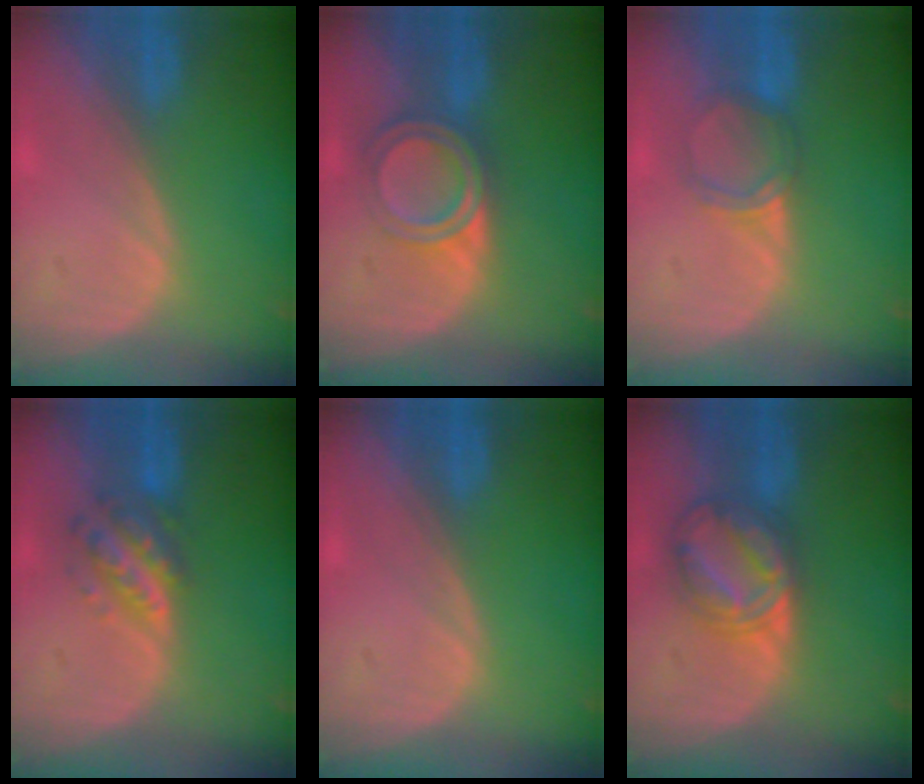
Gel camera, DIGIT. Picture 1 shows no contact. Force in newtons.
{"total": 6.3, "press": 5.3, "slide": 3.4}
{"total": 3.7, "press": 3.4, "slide": 1.6}
{"total": 5.8, "press": 5.3, "slide": 2.3}
{"total": 0.0}
{"total": 7.3, "press": 7.3, "slide": 0.5}